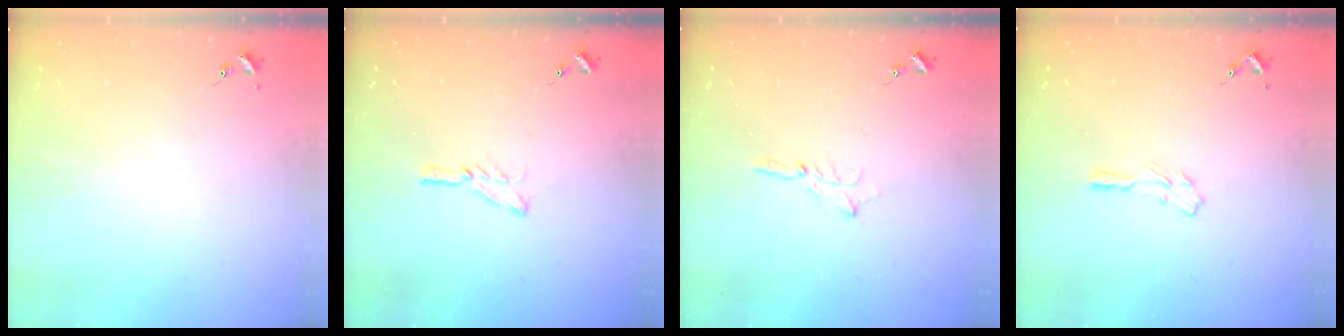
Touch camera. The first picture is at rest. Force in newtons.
{"total": 6.4, "press": 6.3, "slide": 0.6}
{"total": 2.5, "press": 2.5, "slide": 0.2}
{"total": 3.5, "press": 3.5, "slide": 0.4}